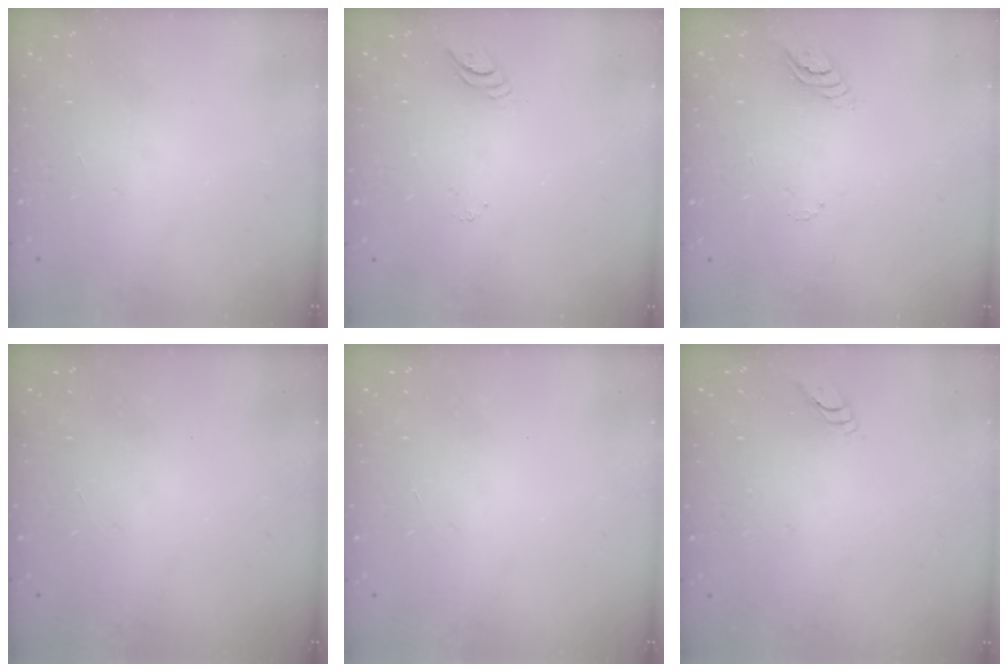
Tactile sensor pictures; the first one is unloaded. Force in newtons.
{"total": 3.5, "press": 3.5, "slide": 0.5}
{"total": 3.6, "press": 3.6, "slide": 0.3}
{"total": 0.0}
{"total": 0.0}
{"total": 2.6, "press": 2.6, "slide": 0.3}